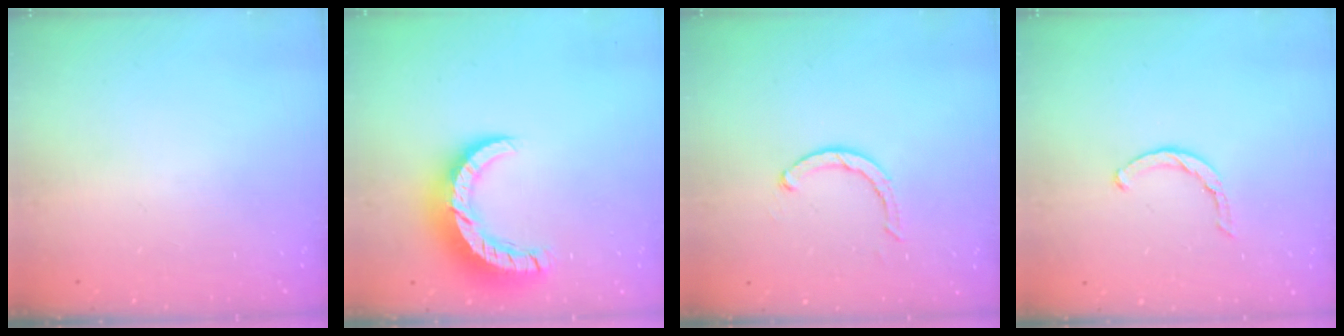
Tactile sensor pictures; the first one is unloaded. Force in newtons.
{"total": 10.3, "press": 10.2, "slide": 0.7}
{"total": 2.6, "press": 2.5, "slide": 0.4}
{"total": 3.6, "press": 3.5, "slide": 0.8}